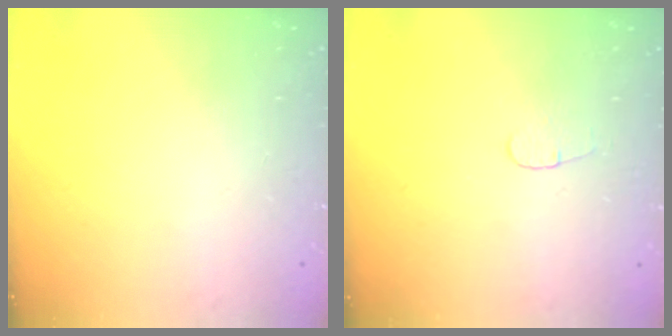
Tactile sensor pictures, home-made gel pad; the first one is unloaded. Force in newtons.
{"total": 3.4, "press": 3.3, "slide": 0.4}